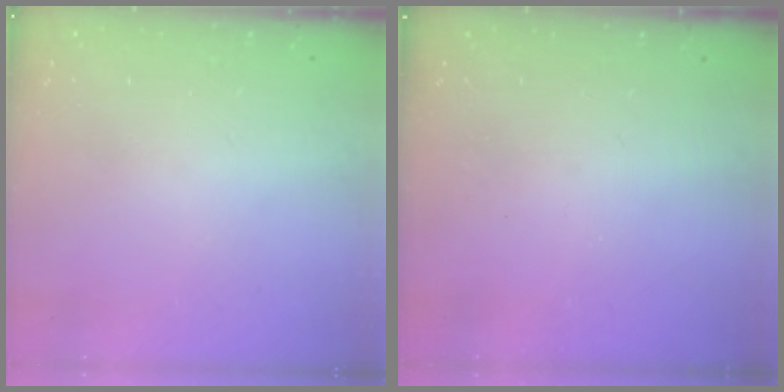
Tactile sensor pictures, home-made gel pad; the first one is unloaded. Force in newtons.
{"total": 0.0}